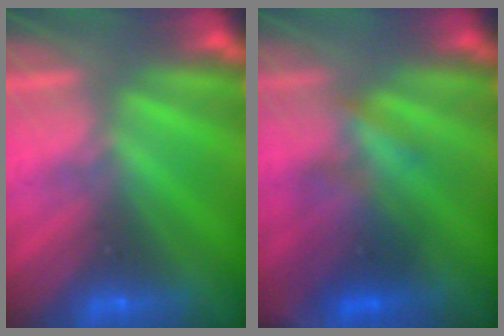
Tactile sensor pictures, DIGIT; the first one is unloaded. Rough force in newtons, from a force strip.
{"total": 3.1}